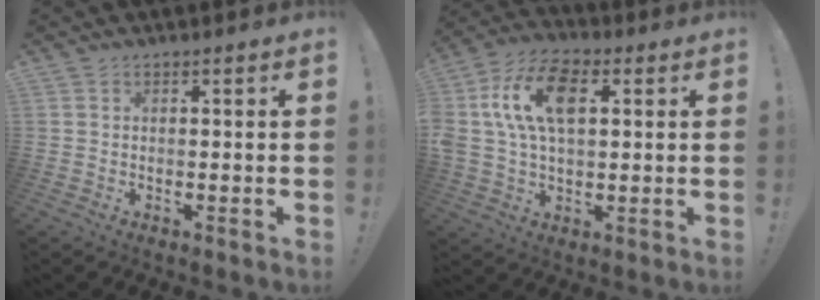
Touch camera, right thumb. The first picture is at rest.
{"total": 15.4, "force": [4.0, 9.2, 11.7], "torque": [-0.220, 0.009, 0.074]}